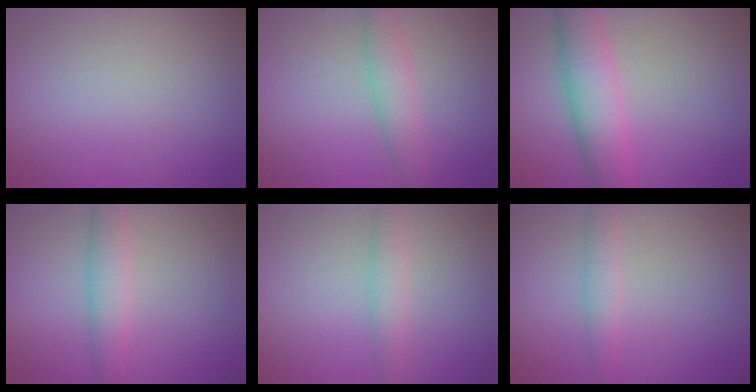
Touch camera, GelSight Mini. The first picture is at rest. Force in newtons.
{"total": 2.7, "press": 2.7, "slide": 0.1}
{"total": 6.1, "press": 6.1, "slide": 0.1}
{"total": 3.0, "press": 3.0, "slide": 0.1}
{"total": 2.0, "press": 2.0, "slide": 0.2}
{"total": 1.8, "press": 1.8, "slide": 0.1}